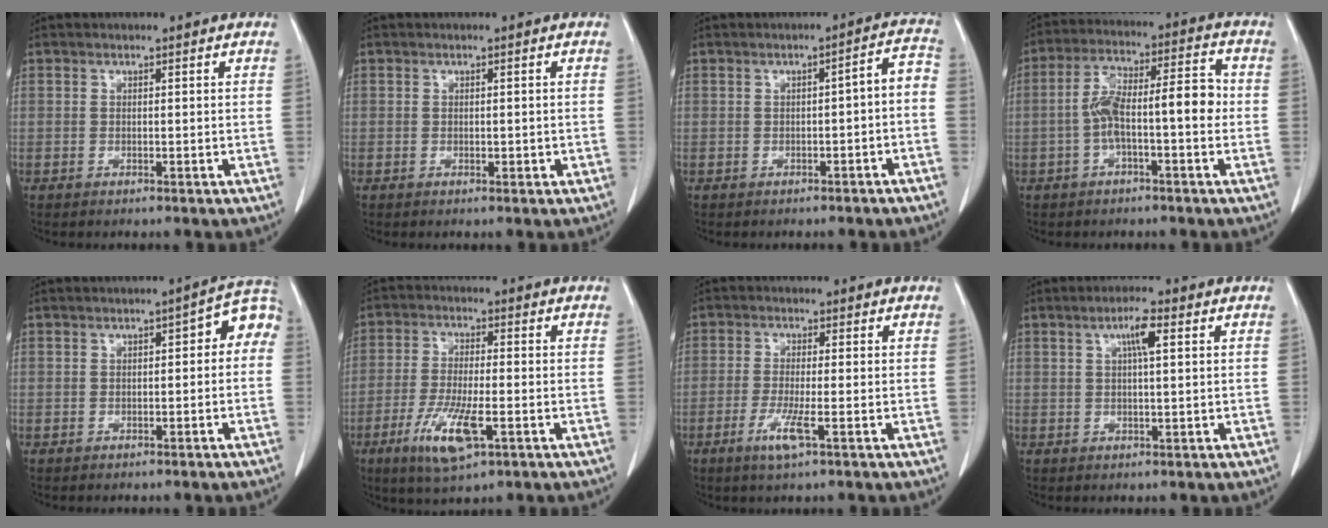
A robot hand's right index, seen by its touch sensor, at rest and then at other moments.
{"total": 0.9, "force": [-0.1, 0.6, 0.6], "torque": [-0.006, 0.003, 0.000]}
{"total": 4.2, "force": [-1.7, 1.0, 3.7], "torque": [-0.042, 0.025, -0.021]}
{"total": 10.2, "force": [-1.4, 2.4, 9.8], "torque": [-0.170, 0.040, -0.024]}
{"total": 5.1, "force": [-0.1, 2.3, 4.6], "torque": [-0.050, 0.029, -0.007]}
{"total": 9.1, "force": [-3.9, 1.9, 8.0], "torque": [-0.157, -0.019, -0.066]}
{"total": 4.5, "force": [-2.1, 0.1, 4.0], "torque": [-0.080, -0.011, -0.042]}
{"total": 3.6, "force": [1.3, 0.3, 3.3], "torque": [-0.060, 0.004, 0.021]}